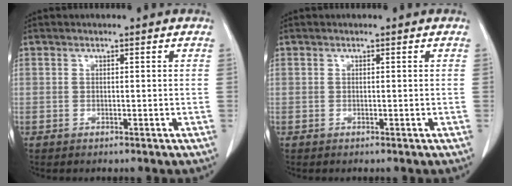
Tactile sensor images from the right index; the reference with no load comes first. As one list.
[{"total": 0.0}]